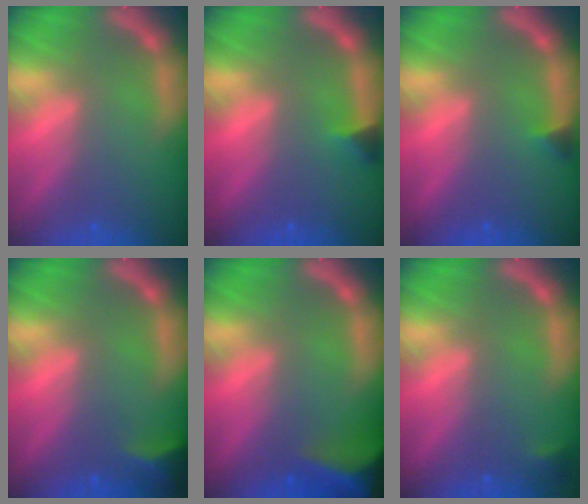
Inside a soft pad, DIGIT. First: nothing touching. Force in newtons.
{"total": 1.4}
{"total": 0.9}
{"total": 2.9}
{"total": 10.0}
{"total": 0.9}